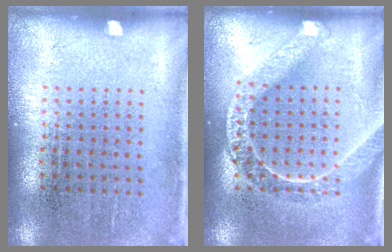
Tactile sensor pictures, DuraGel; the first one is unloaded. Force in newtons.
{"total": 1.5, "press": 1.5, "slide": 0.2}